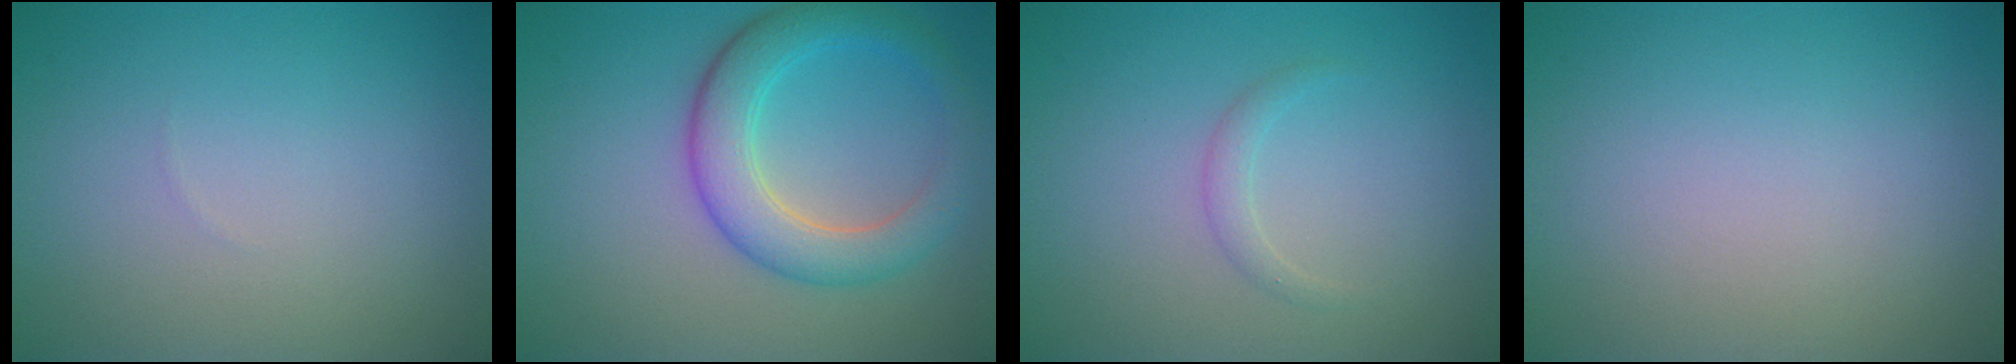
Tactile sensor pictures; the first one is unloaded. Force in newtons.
{"total": 5.1, "press": 5.1, "slide": 0.1}
{"total": 1.1, "press": 1.1, "slide": 0.1}
{"total": 0.0}